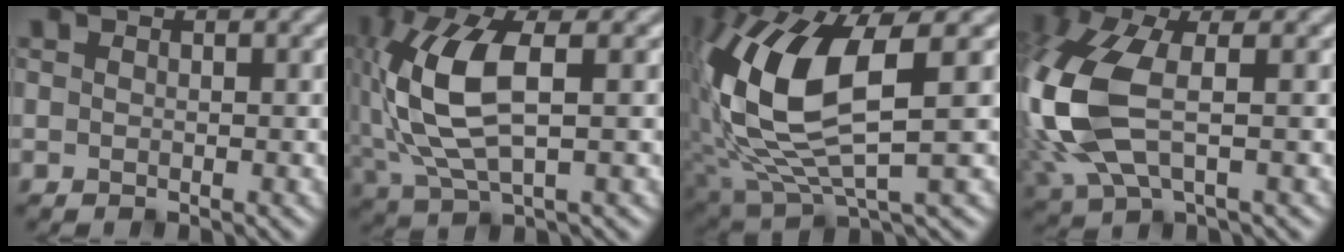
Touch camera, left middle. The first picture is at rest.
{"total": 8.3, "force": [0.6, 3.6, 7.5], "torque": [-0.178, 0.004, 0.013]}
{"total": 10.7, "force": [1.9, 3.8, 9.8], "torque": [-0.218, -0.004, 0.044]}
{"total": 8.9, "force": [-0.3, 4.5, 7.7], "torque": [-0.216, -0.009, -0.007]}